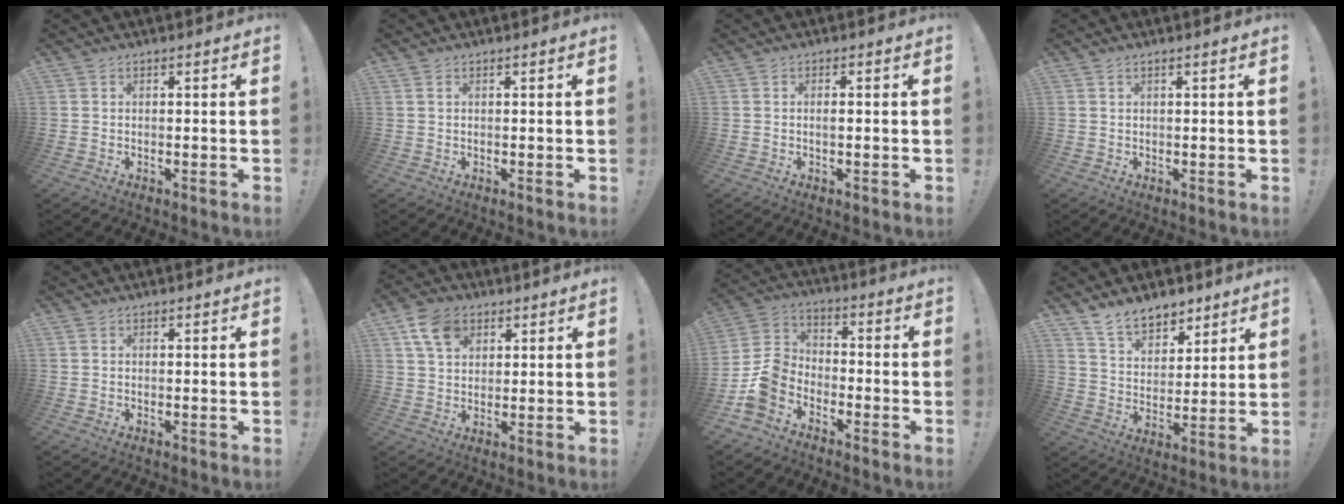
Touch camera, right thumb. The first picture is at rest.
{"total": 0.8, "force": [0.5, 0.3, 0.6], "torque": [-0.019, 0.005, 0.010]}
{"total": 1.5, "force": [-0.4, 0.2, 1.4], "torque": [-0.025, 0.002, -0.008]}
{"total": 0.8, "force": [0.3, -0.1, 0.7], "torque": [-0.023, 0.002, 0.007]}
{"total": 0.0}
{"total": 8.7, "force": [4.2, 6.1, 4.6], "torque": [-0.080, -0.005, 0.081]}
{"total": 11.4, "force": [-6.8, 7.6, 5.0], "torque": [-0.085, 0.051, -0.121]}
{"total": 10.7, "force": [8.5, 5.6, 3.2], "torque": [-0.058, -0.059, 0.166]}